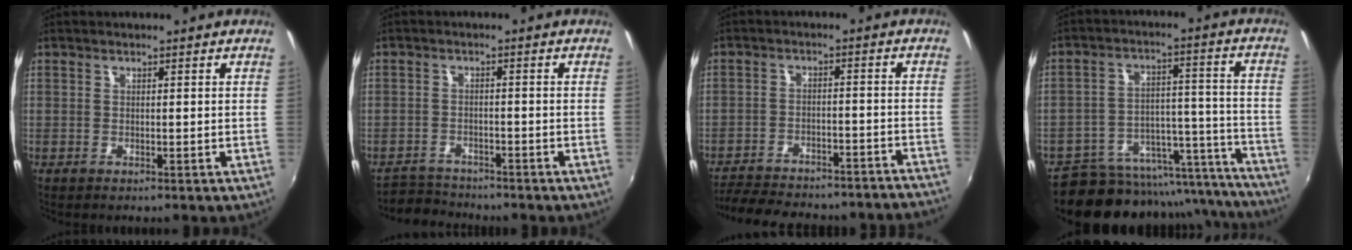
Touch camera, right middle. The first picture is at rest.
{"total": 4.4, "force": [-4.1, 1.6, -0.3], "torque": [-0.011, 0.011, -0.077]}
{"total": 22.0, "force": [-19.9, 5.0, 8.1], "torque": [-0.165, -0.001, -0.252]}
{"total": 23.9, "force": [-19.8, 10.6, 8.3], "torque": [-0.136, 0.043, -0.246]}